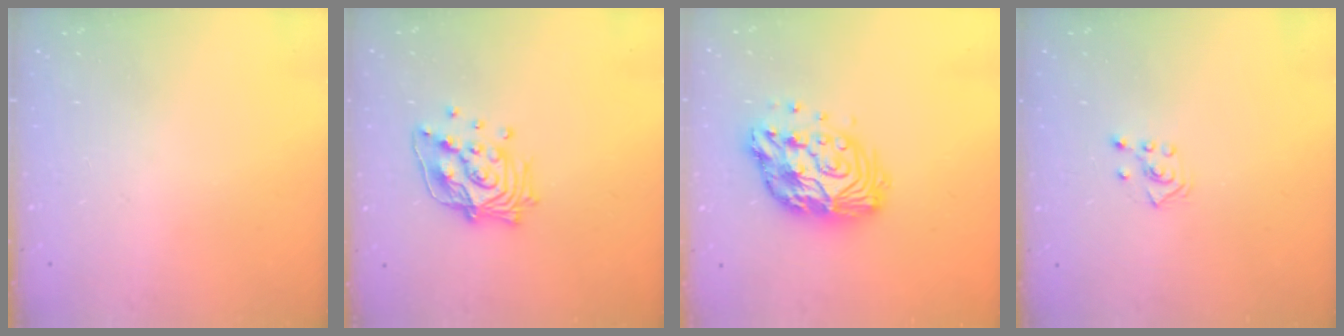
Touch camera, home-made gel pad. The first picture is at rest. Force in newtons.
{"total": 15.9, "press": 15.9, "slide": 1.3}
{"total": 14.6, "press": 14.5, "slide": 1.1}
{"total": 3.6, "press": 3.5, "slide": 0.7}